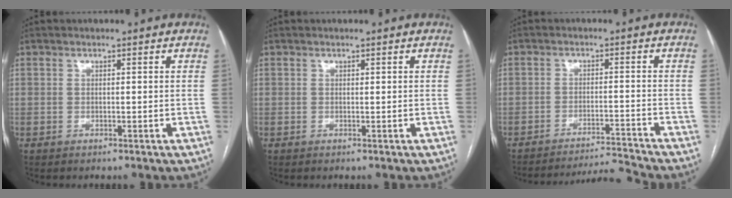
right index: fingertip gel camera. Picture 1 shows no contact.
{"total": 0.0}
{"total": 7.8, "force": [-6.9, -3.4, -0.8], "torque": [0.008, 0.002, -0.118]}